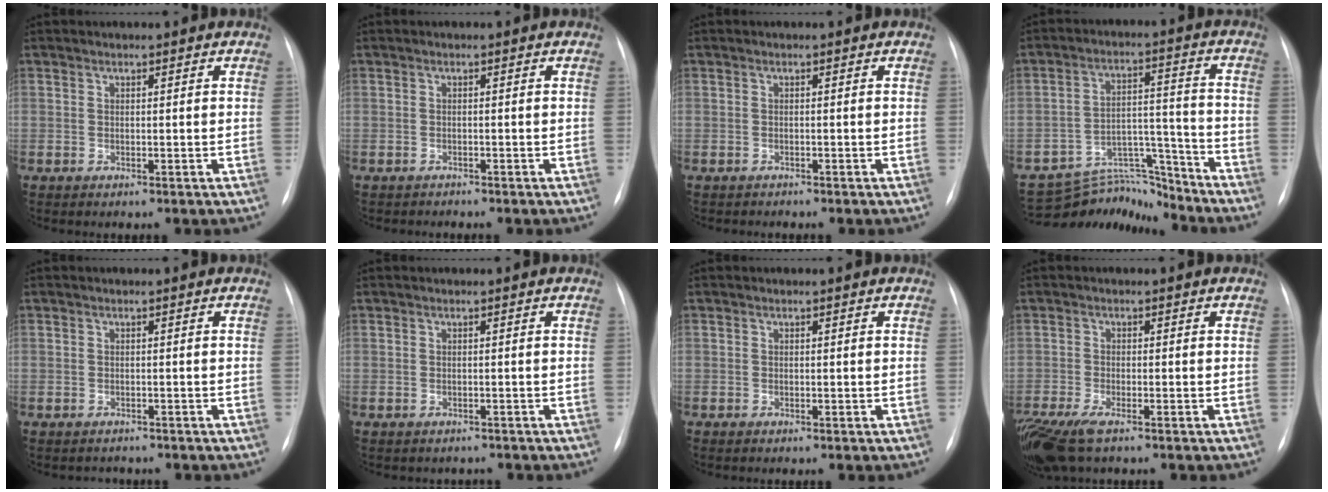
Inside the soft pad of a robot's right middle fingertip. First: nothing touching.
{"total": 0.8, "force": [-0.8, 0.2, -0.2], "torque": [-0.002, -0.001, -0.014]}
{"total": 0.6, "force": [-0.6, 0.2, -0.1], "torque": [-0.006, -0.001, -0.011]}
{"total": 10.7, "force": [-10.4, 2.2, 0.1], "torque": [0.010, 0.047, -0.170]}
{"total": 1.3, "force": [-1.1, 0.7, -0.2], "torque": [0.001, 0.000, -0.015]}
{"total": 1.8, "force": [-1.5, 0.9, 0.1], "torque": [-0.004, 0.001, -0.020]}
{"total": 0.0}
{"total": 8.9, "force": [-6.0, 2.5, 6.0], "torque": [-0.126, -0.023, -0.106]}